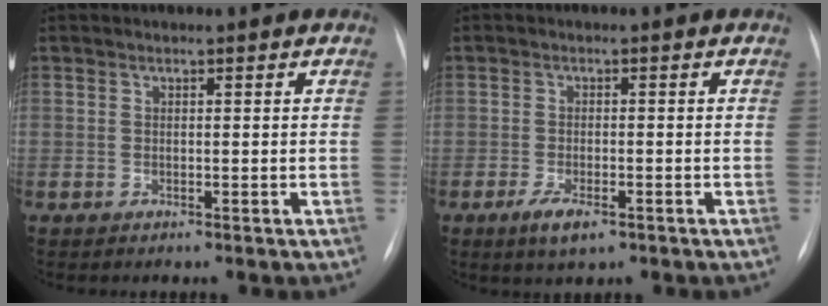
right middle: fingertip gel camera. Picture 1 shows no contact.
{"total": 3.7, "force": [-1.9, 1.1, 2.9], "torque": [-0.060, -0.006, -0.030]}